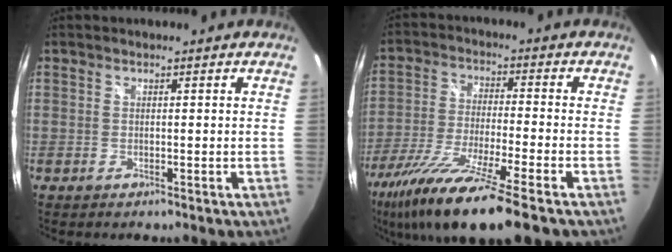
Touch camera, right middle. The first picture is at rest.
{"total": 18.5, "force": [-12.9, 1.7, 13.1], "torque": [-0.262, -0.061, -0.230]}